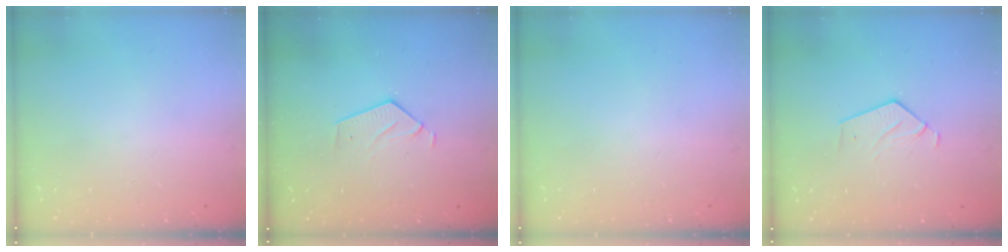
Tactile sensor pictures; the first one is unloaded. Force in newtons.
{"total": 3.1, "press": 3.1, "slide": 0.2}
{"total": 0.0}
{"total": 4.8, "press": 4.7, "slide": 0.4}